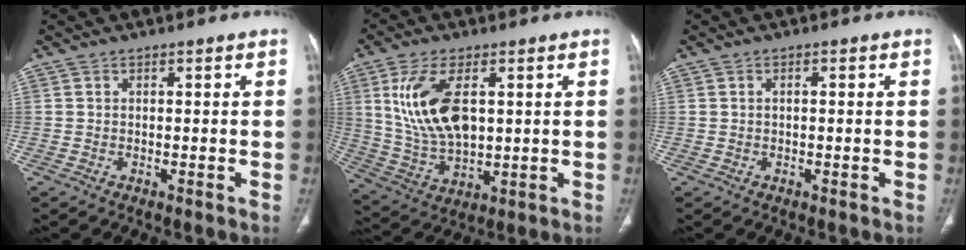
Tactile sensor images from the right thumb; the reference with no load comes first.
{"total": 14.4, "force": [3.5, 7.5, 11.7], "torque": [-0.235, -0.013, 0.080]}
{"total": 0.7, "force": [0.1, 0.3, 0.6], "torque": [-0.016, 0.004, 0.003]}